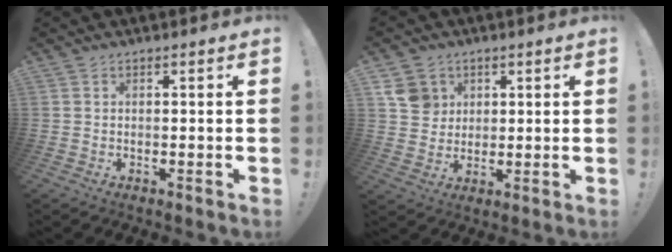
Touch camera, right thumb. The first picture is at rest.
{"total": 7.9, "force": [3.3, 6.9, 1.9], "torque": [-0.019, -0.013, 0.067]}